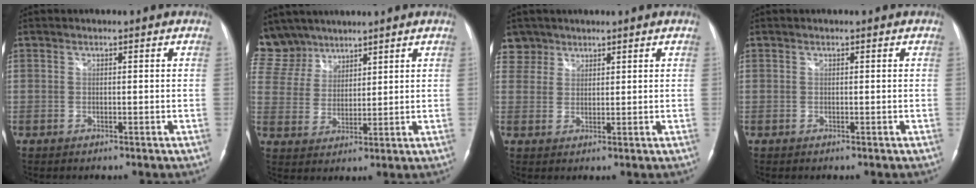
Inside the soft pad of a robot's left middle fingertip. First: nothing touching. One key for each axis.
{"total": 10.4, "fx": 8.7, "fy": 5.6, "fz": 1.0, "tx": -0.041, "ty": 0.019, "tz": 0.185}
{"total": 3.5, "fx": 2.7, "fy": 2.2, "fz": -0.8, "tx": 0.022, "ty": 0.005, "tz": 0.052}
{"total": 0.0}